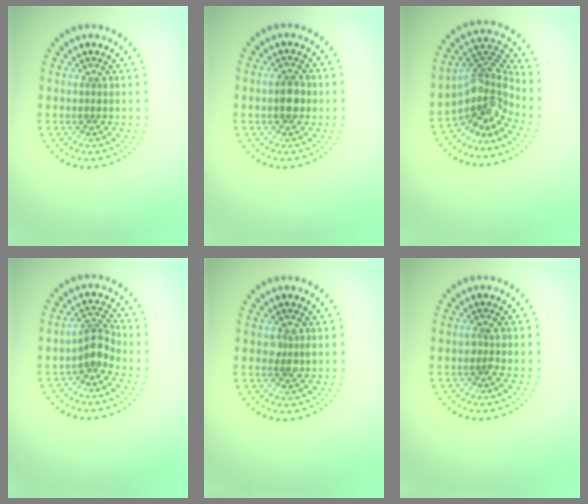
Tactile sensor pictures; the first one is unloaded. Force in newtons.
{"total": 2.1, "press": 2.1, "slide": 0.2}
{"total": 4.6, "press": 3.2, "slide": 3.4}
{"total": 2.5, "press": 1.9, "slide": 1.6}
{"total": 1.2, "press": 1.2, "slide": 0.2}
{"total": 0.7, "press": 0.6, "slide": 0.2}